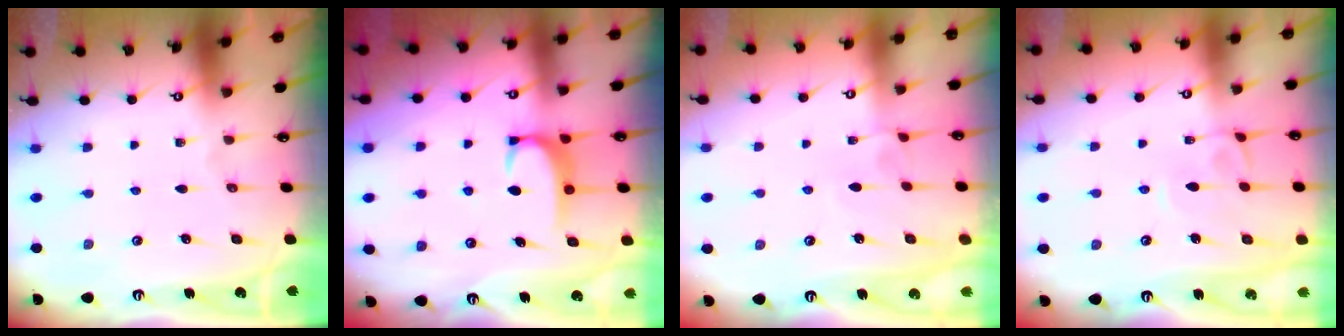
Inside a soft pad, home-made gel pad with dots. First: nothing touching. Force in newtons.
{"total": 2.8, "press": 2.7, "slide": 0.4}
{"total": 3.9, "press": 3.9, "slide": 0.2}
{"total": 2.1, "press": 2.1, "slide": 0.3}